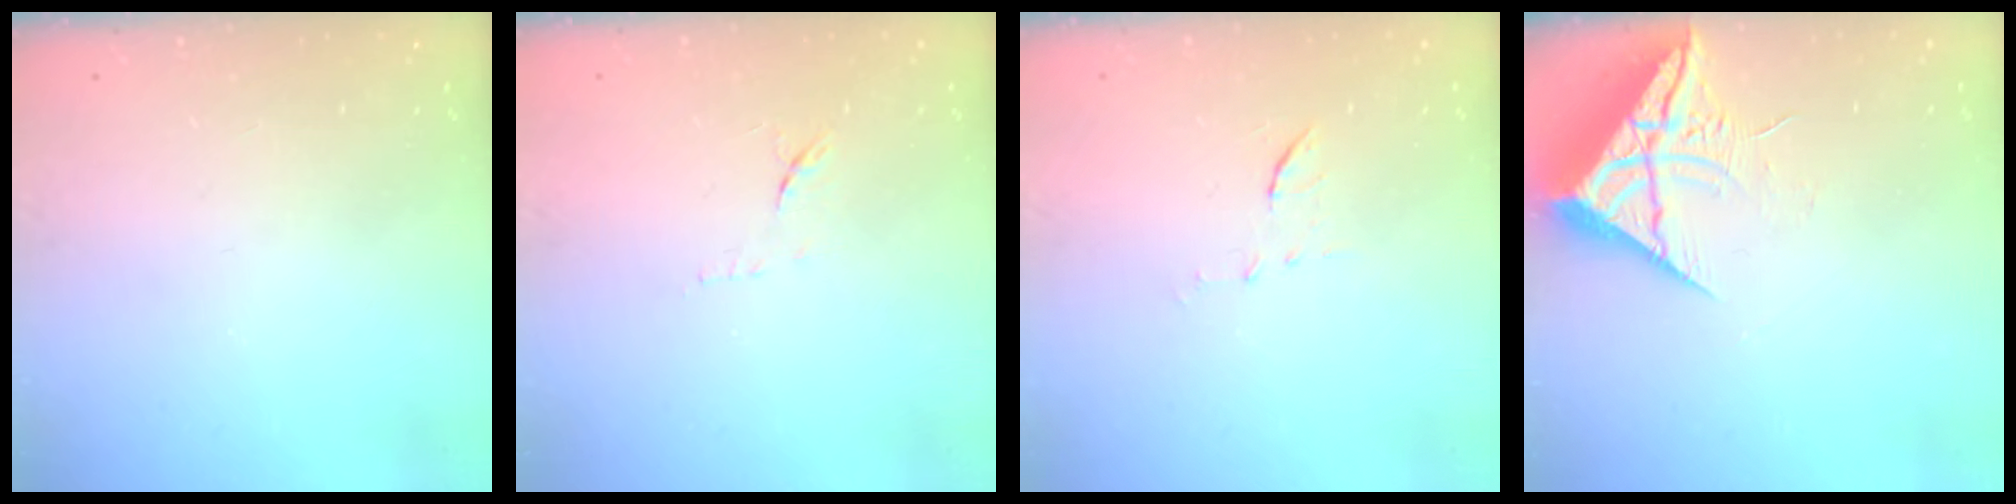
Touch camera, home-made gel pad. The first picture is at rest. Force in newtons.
{"total": 8.0, "press": 7.9, "slide": 0.9}
{"total": 5.7, "press": 5.6, "slide": 1.3}
{"total": 10.0, "press": 9.9, "slide": 1.0}